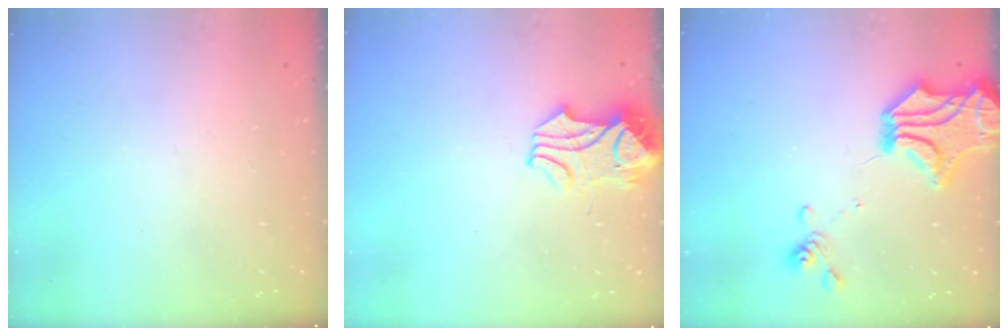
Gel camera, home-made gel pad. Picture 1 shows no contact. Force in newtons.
{"total": 3.8, "press": 3.7, "slide": 0.9}
{"total": 6.3, "press": 5.7, "slide": 2.7}